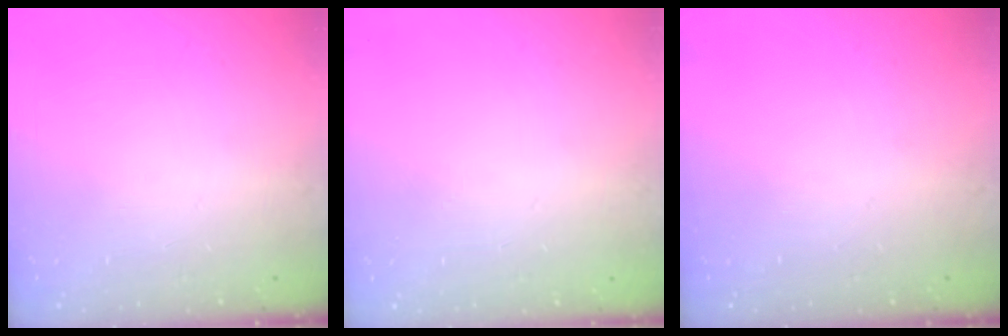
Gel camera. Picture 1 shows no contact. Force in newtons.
{"total": 0.0}
{"total": 0.0}